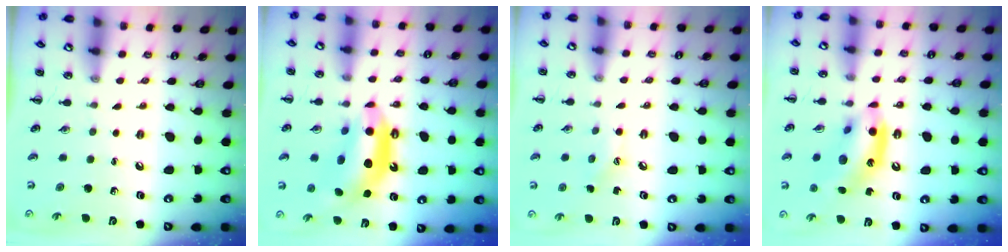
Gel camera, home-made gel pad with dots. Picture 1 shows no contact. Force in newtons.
{"total": 14.9, "press": 14.2, "slide": 4.2}
{"total": 7.3, "press": 7.1, "slide": 1.8}
{"total": 14.8, "press": 14.6, "slide": 2.4}